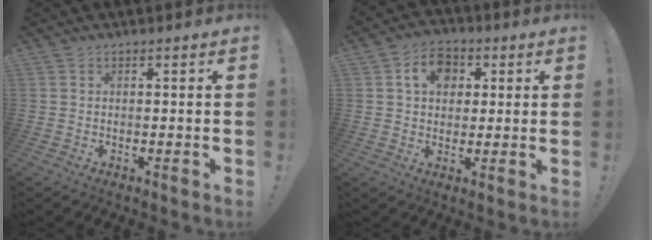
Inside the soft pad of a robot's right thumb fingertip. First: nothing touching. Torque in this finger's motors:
{"motor_torque": [1.29, 1.24, 0.05, -0.03, 0.00]}